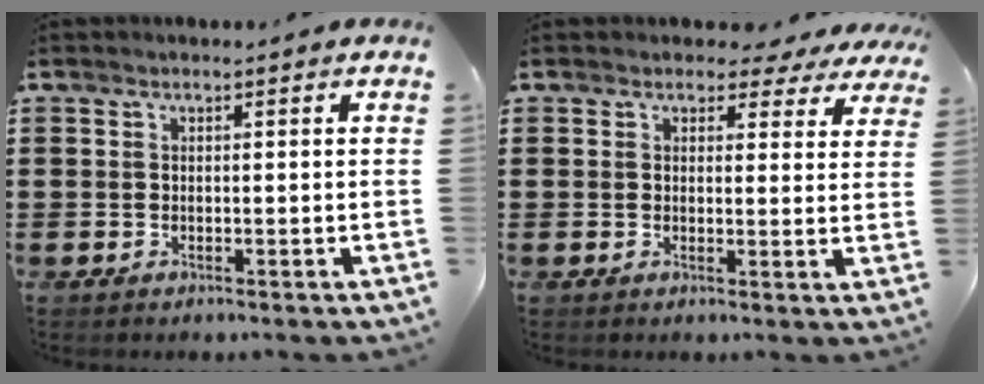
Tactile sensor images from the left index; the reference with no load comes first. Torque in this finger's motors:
{"motor_torque": [1.05, -1.09, 0.13, 0.00]}